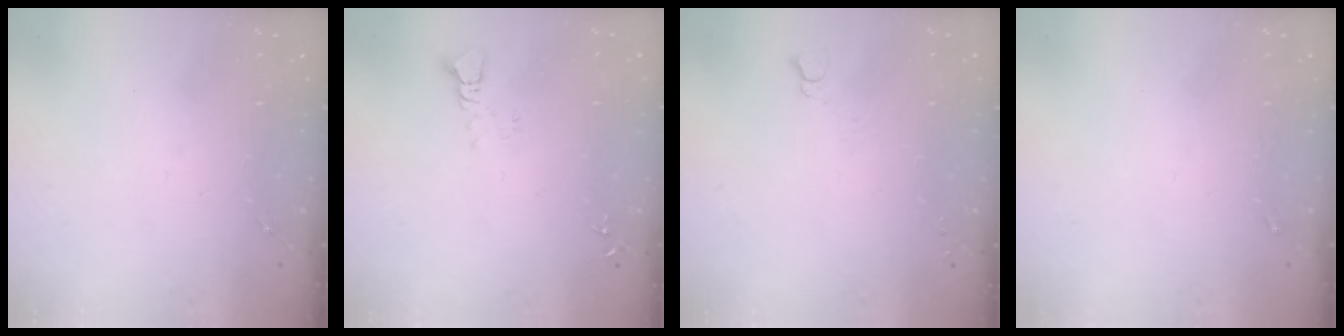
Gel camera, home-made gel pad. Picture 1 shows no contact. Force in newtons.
{"total": 2.5, "press": 2.5, "slide": 0.1}
{"total": 2.8, "press": 2.7, "slide": 0.3}
{"total": 0.0}